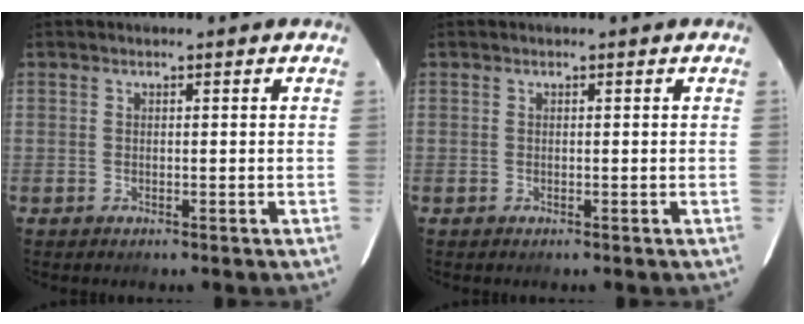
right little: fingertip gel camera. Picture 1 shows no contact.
{"total": 0.0}